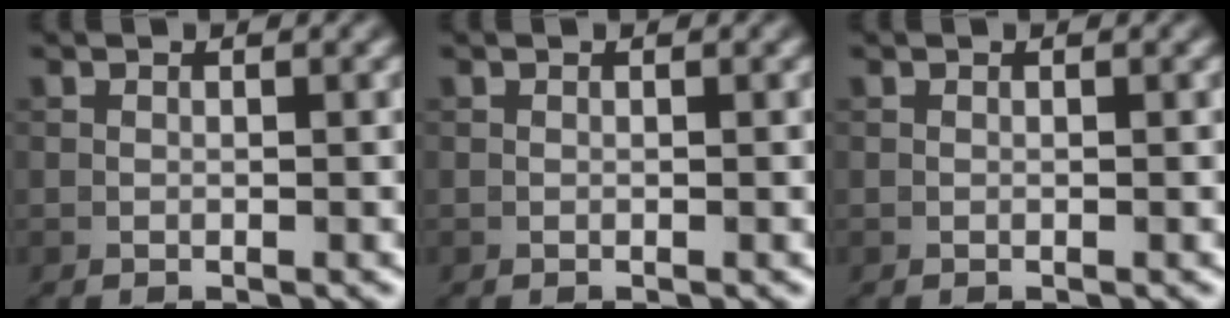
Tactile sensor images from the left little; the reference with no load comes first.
{"total": 0.0}
{"total": 0.0}